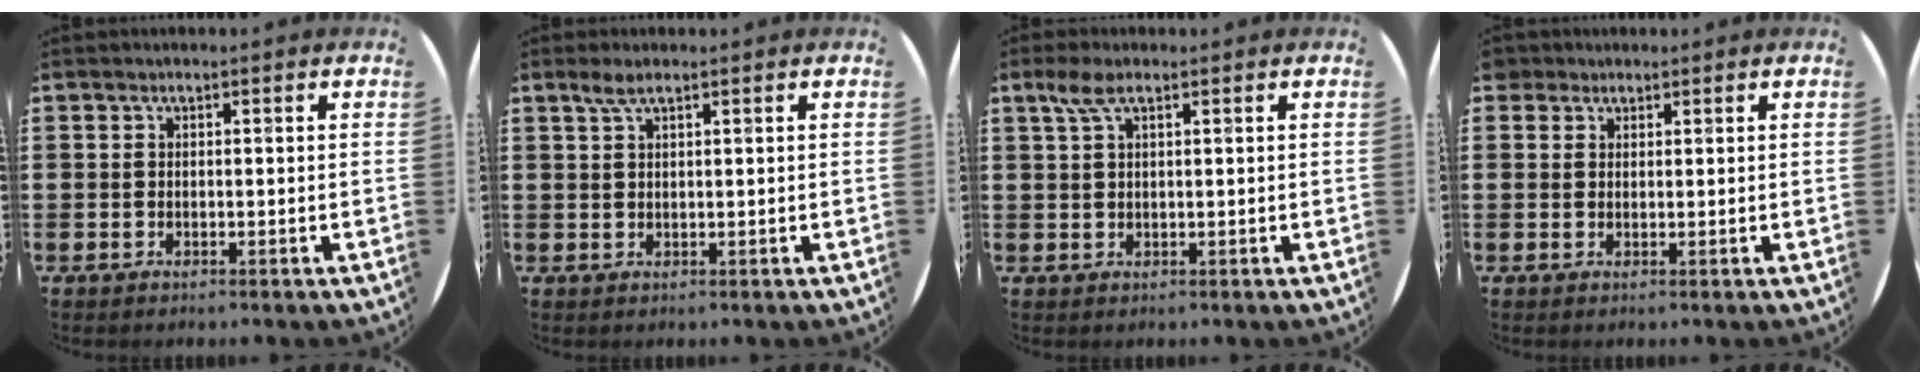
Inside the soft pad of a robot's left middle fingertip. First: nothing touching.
{"total": 2.1, "force": [1.4, 0.3, 1.5], "torque": [-0.030, 0.005, 0.024]}
{"total": 2.8, "force": [1.4, 0.8, 2.3], "torque": [-0.047, 0.008, 0.023]}
{"total": 1.5, "force": [1.2, 0.8, 0.0], "torque": [0.006, 0.001, 0.022]}